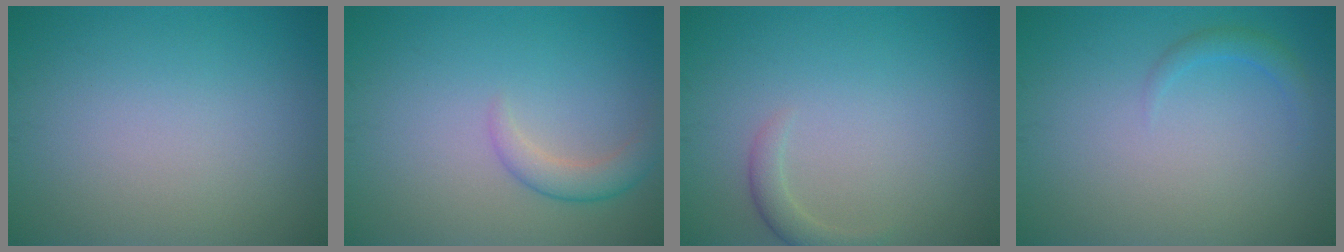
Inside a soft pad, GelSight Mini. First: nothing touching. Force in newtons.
{"total": 2.3, "press": 2.3, "slide": 0.1}
{"total": 1.5, "press": 1.5, "slide": 0.1}
{"total": 1.3, "press": 1.3, "slide": 0.0}